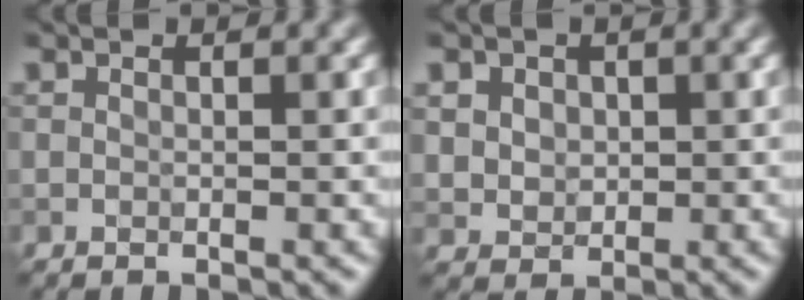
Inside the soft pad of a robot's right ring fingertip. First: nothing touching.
{"total": 3.8, "force": [1.6, 3.0, 1.6], "torque": [-0.046, 0.006, 0.032]}